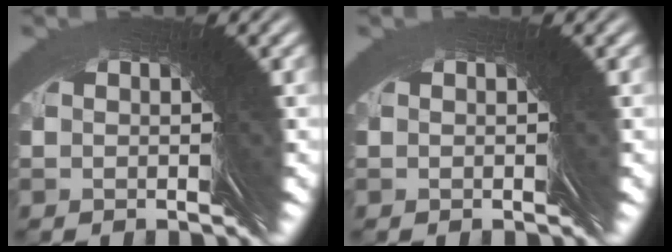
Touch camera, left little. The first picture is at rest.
{"total": 0.0}